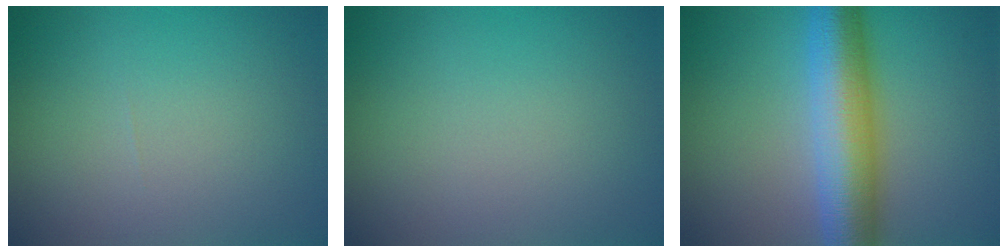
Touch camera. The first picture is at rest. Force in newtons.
{"total": 0.0}
{"total": 8.4, "press": 8.4, "slide": 0.1}